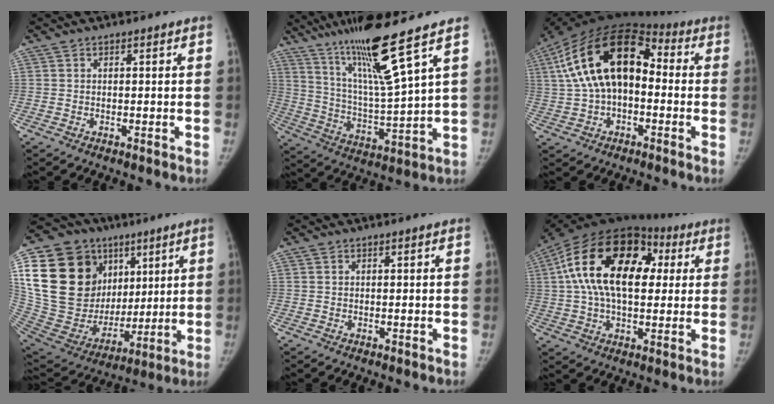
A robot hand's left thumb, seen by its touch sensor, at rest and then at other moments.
{"total": 16.3, "force": [10.8, -0.4, 12.2], "torque": [-0.210, -0.062, 0.197]}
{"total": 20.0, "force": [1.5, 12.1, 15.9], "torque": [-0.282, 0.046, 0.015]}
{"total": 31.6, "force": [9.8, 22.8, 19.5], "torque": [-0.357, 0.029, 0.194]}
{"total": 0.0}
{"total": 24.2, "force": [4.9, 14.5, 18.8], "torque": [-0.335, 0.039, 0.074]}